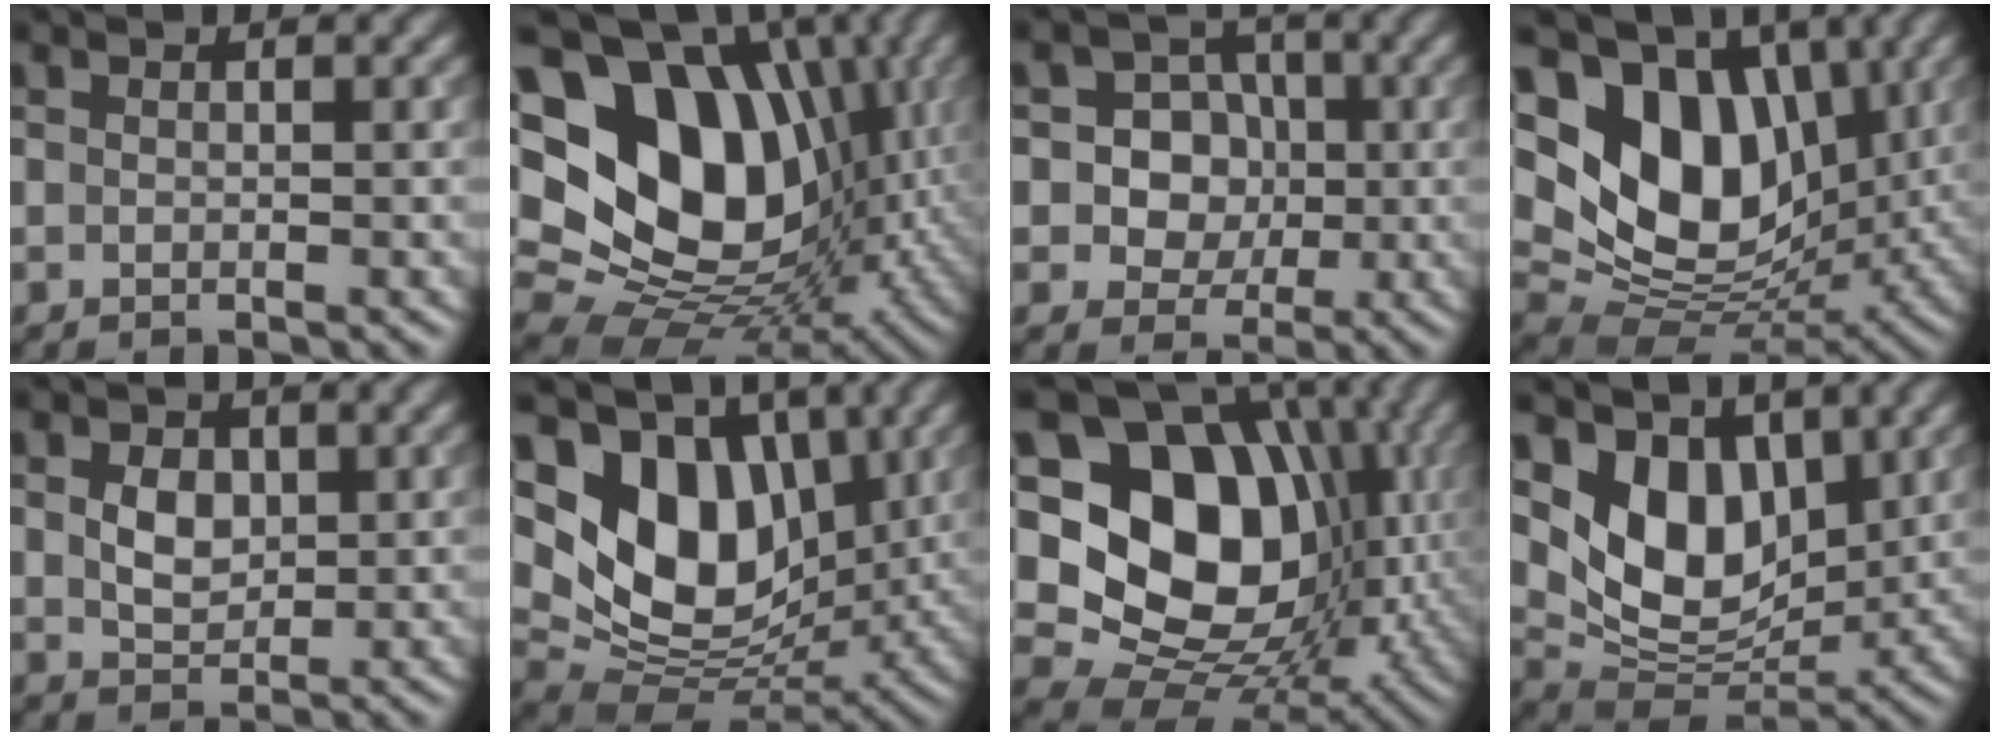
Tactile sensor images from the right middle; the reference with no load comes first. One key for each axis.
{"total": 18.7, "fx": 4.5, "fy": 13.6, "fz": 12.1, "tx": -0.219, "ty": 0.011, "tz": 0.089}
{"total": 6.5, "fx": 0.5, "fy": 6.0, "fz": 2.6, "tx": -0.024, "ty": 0.029, "tz": -0.009}
{"total": 13.8, "fx": 4.2, "fy": 9.4, "fz": 9.3, "tx": -0.177, "ty": 0.005, "tz": 0.074}
{"total": 2.7, "fx": 0.6, "fy": 2.0, "fz": 1.8, "tx": -0.038, "ty": -0.002, "tz": 0.011}
{"total": 11.9, "fx": 3.6, "fy": 8.1, "fz": 7.9, "tx": -0.145, "ty": -0.004, "tz": 0.059}
{"total": 16.4, "fx": 2.6, "fy": 12.5, "fz": 10.3, "tx": -0.167, "ty": 0.011, "tz": 0.045}
{"total": 7.7, "fx": 3.1, "fy": 5.1, "fz": 4.8, "tx": -0.092, "ty": -0.022, "tz": 0.051}